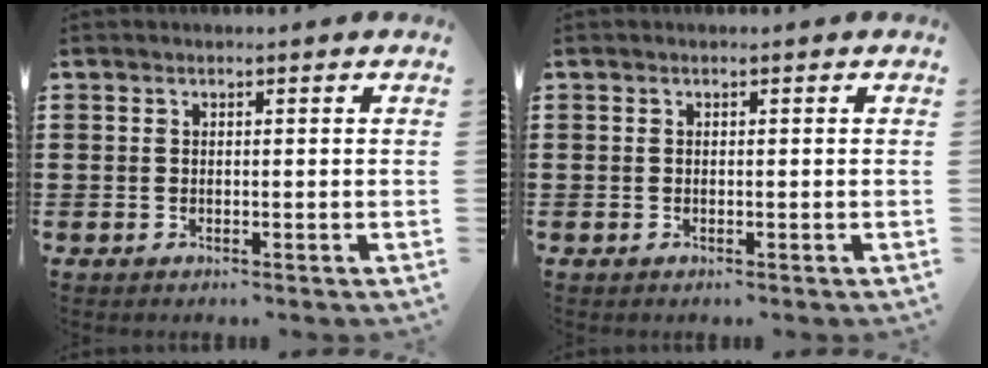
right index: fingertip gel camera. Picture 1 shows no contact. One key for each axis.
{"total": 0.0}